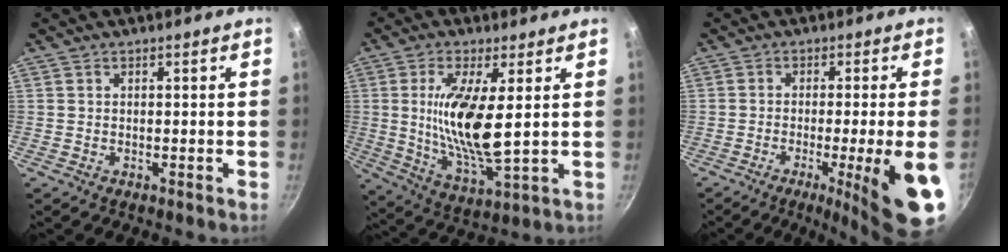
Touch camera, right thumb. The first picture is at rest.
{"total": 14.2, "force": [2.1, 4.2, 13.4], "torque": [-0.263, -0.022, 0.044]}
{"total": 14.3, "force": [-4.8, 1.1, 13.5], "torque": [-0.182, -0.002, -0.064]}